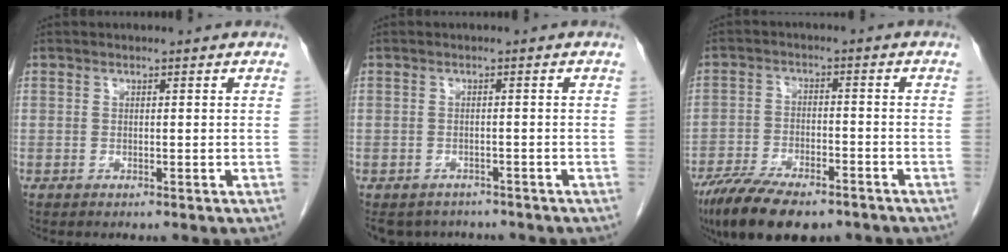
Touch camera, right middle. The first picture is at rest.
{"total": 6.7, "force": [-5.9, 3.1, 0.8], "torque": [-0.006, 0.001, -0.076]}
{"total": 13.6, "force": [-10.2, 4.6, 7.7], "torque": [-0.134, -0.016, -0.166]}